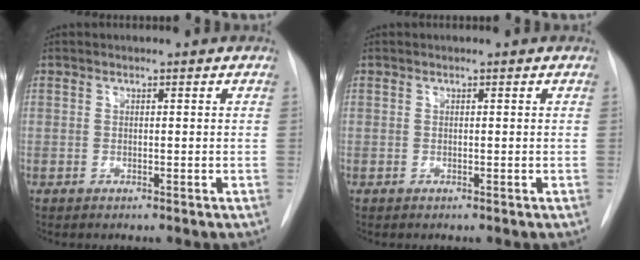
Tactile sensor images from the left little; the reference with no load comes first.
{"total": 0.0}